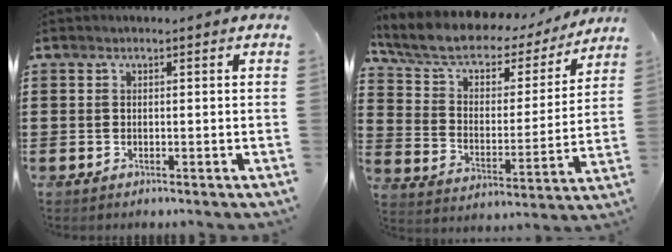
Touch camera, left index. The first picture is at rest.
{"total": 7.0, "force": [5.1, 3.2, 3.6], "torque": [-0.092, -0.032, 0.085]}